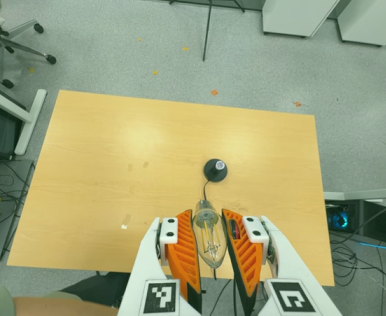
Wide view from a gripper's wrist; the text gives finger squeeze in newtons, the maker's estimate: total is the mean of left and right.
{"total": 18.5, "left": 20.0, "right": 17.0}